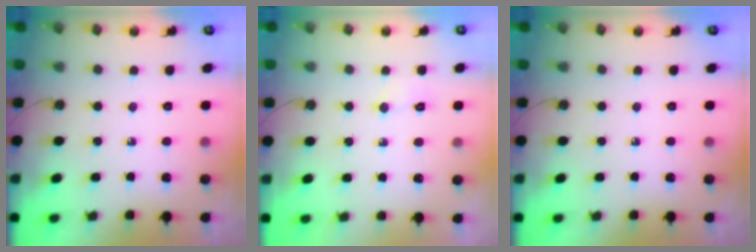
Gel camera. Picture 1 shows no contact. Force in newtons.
{"total": 2.7, "press": 2.6, "slide": 0.5}
{"total": 0.0}